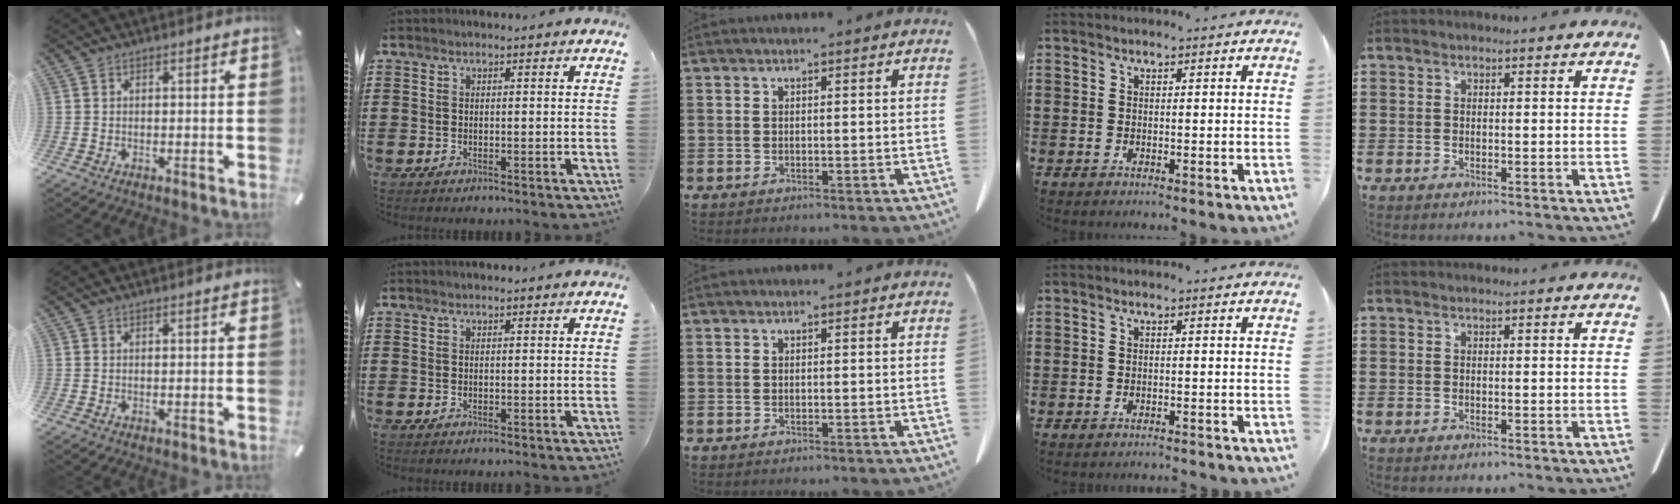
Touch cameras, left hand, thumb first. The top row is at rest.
{"ring": {"total": 0.9, "force": [-0.9, -0.1, 0.1], "torque": [-0.005, 0.000, -0.017]}}